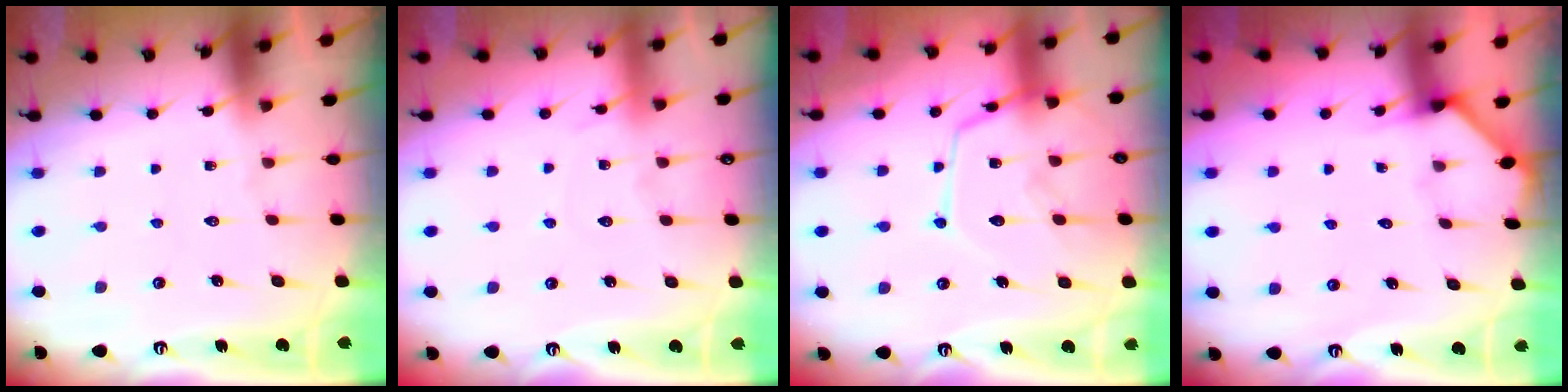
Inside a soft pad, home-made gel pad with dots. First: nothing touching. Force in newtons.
{"total": 4.3, "press": 4.3, "slide": 0.5}
{"total": 14.9, "press": 14.8, "slide": 1.3}
{"total": 1.7, "press": 1.6, "slide": 0.2}